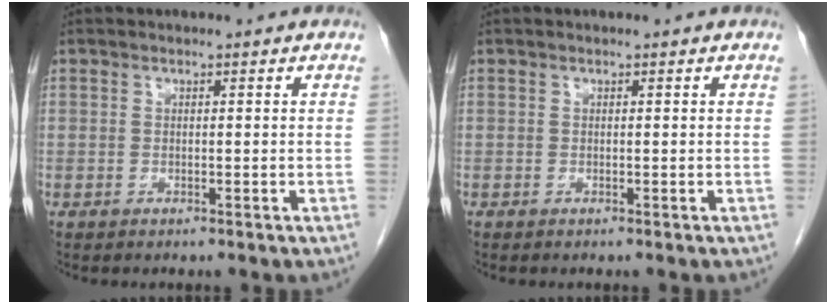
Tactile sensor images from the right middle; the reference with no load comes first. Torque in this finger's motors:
{"motor_torque": [0.00, 0.00, 0.00, 0.00]}